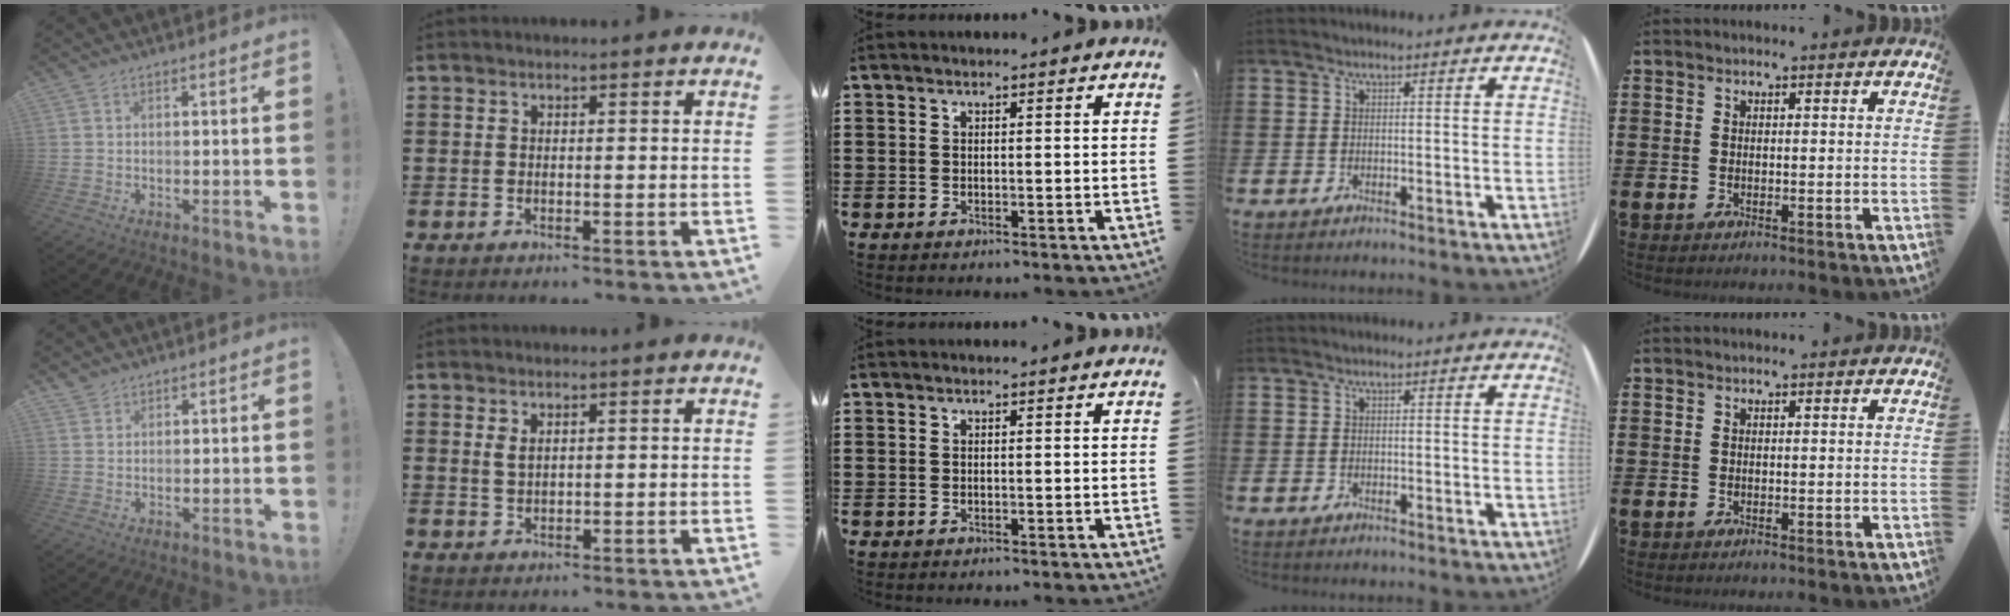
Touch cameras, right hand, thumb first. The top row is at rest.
{"thumb": {"total": 2.1, "force": [1.9, 0.8, 0.1], "torque": [0.000, -0.010, 0.037]}, "index": {"total": 1.5, "force": [0.8, 0.6, 1.1], "torque": [-0.023, 0.003, 0.014]}}